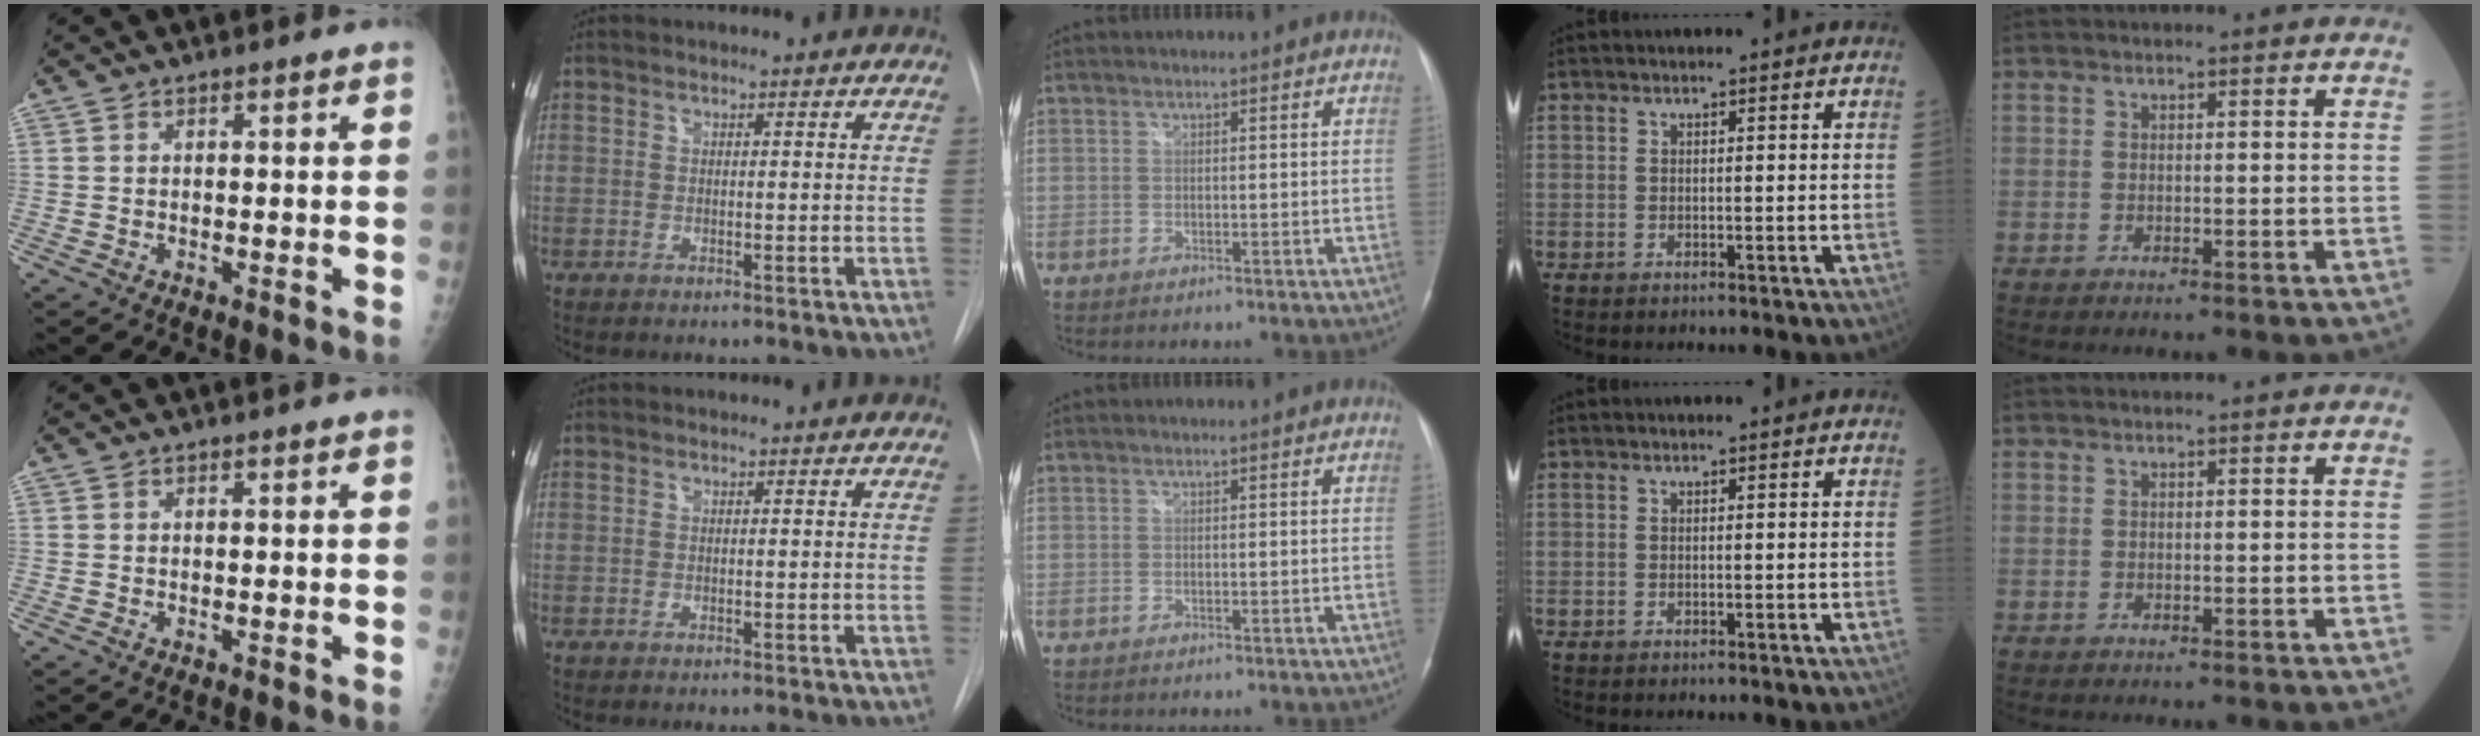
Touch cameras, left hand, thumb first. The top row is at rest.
{}